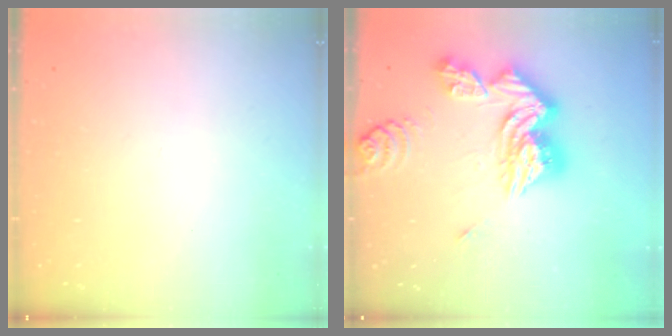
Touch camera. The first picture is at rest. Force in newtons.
{"total": 18.2, "press": 18.1, "slide": 1.9}